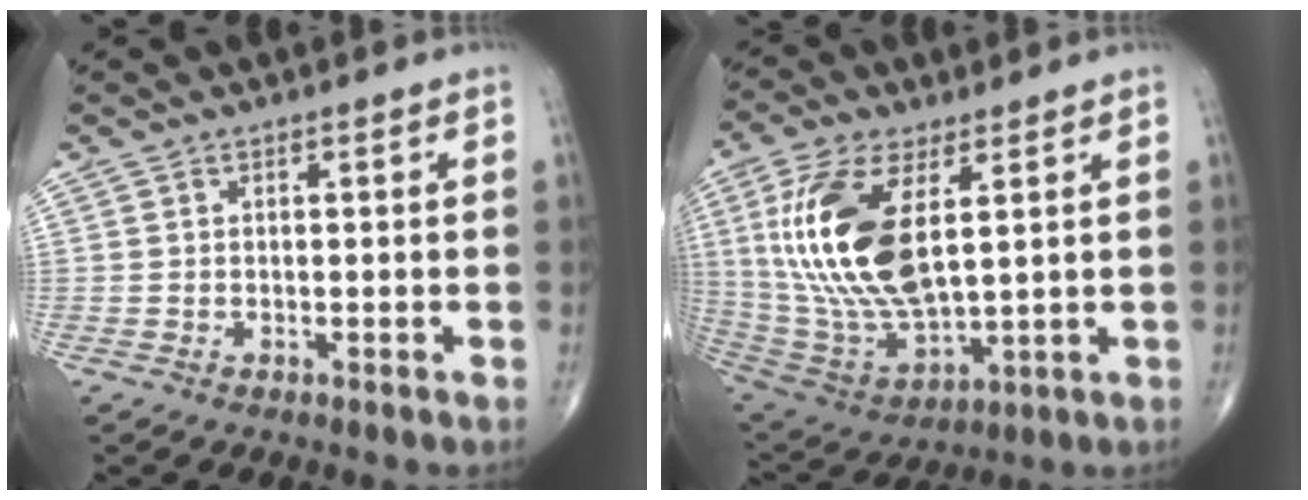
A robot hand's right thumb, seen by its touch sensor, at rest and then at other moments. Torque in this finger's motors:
{"motor_torque": [-0.69, 2.22, 2.11, 0.66, 0.65]}